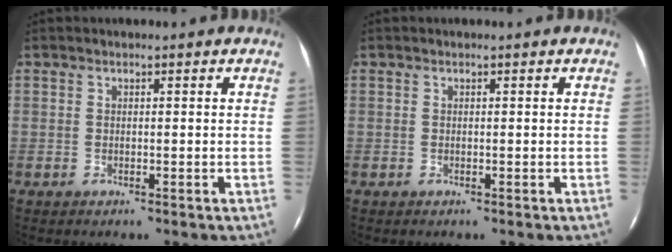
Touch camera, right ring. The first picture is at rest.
{"total": 0.0}